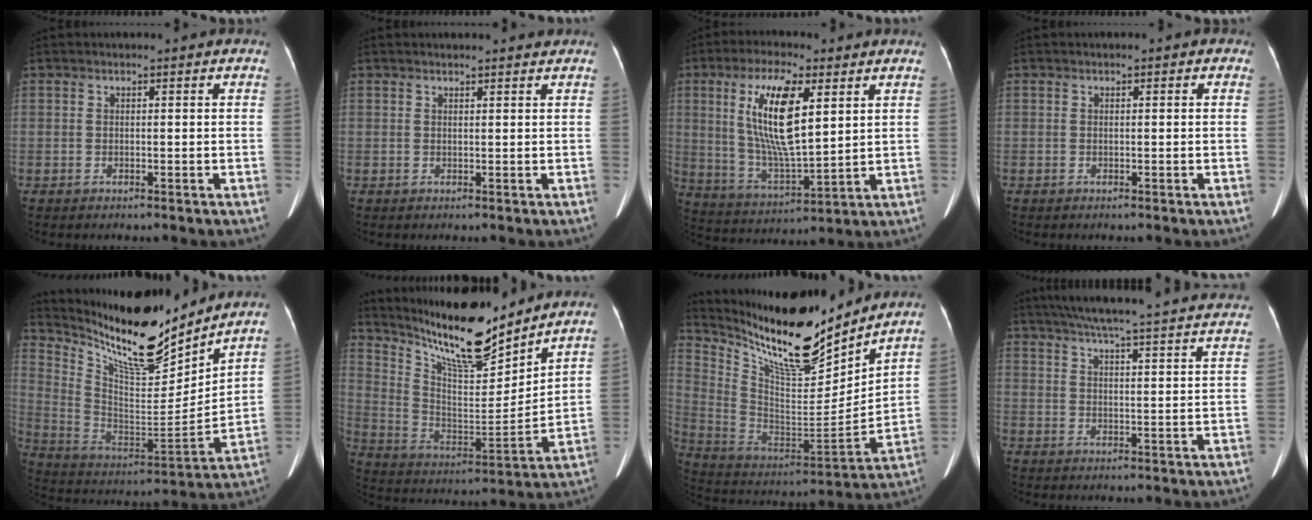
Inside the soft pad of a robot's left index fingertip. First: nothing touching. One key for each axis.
{"total": 2.5, "fx": 2.4, "fy": 0.5, "fz": 0.7, "tx": -0.013, "ty": 0.013, "tz": 0.027}
{"total": 13.7, "fx": 4.5, "fy": 3.4, "fz": 12.4, "tx": -0.253, "ty": 0.000, "tz": 0.086}
{"total": 0.7, "fx": -0.1, "fy": 0.7, "fz": 0.3, "tx": 0.003, "ty": 0.005, "tz": -0.006}
{"total": 19.2, "fx": 16.7, "fy": 2.8, "fz": 9.1, "tx": -0.177, "ty": -0.028, "tz": 0.293}
{"total": 17.7, "fx": 15.3, "fy": 2.5, "fz": 8.6, "tx": -0.163, "ty": -0.013, "tz": 0.272}
{"total": 21.5, "fx": 18.2, "fy": 3.1, "fz": 11.0, "tx": -0.210, "ty": -0.027, "tz": 0.315}
{"total": 30.4, "fx": 27.8, "fy": 1.7, "fz": 12.1, "tx": -0.198, "ty": -0.029, "tz": 0.342}